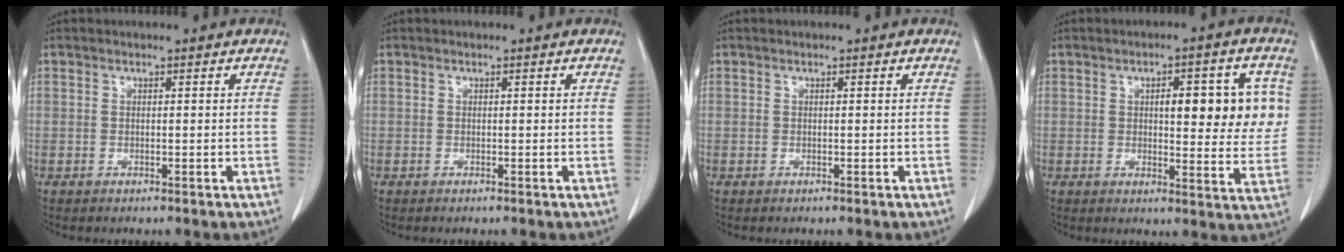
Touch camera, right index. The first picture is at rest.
{"total": 0.0}
{"total": 0.0}
{"total": 10.9, "force": [2.5, 3.6, 10.0], "torque": [-0.120, 0.012, 0.032]}